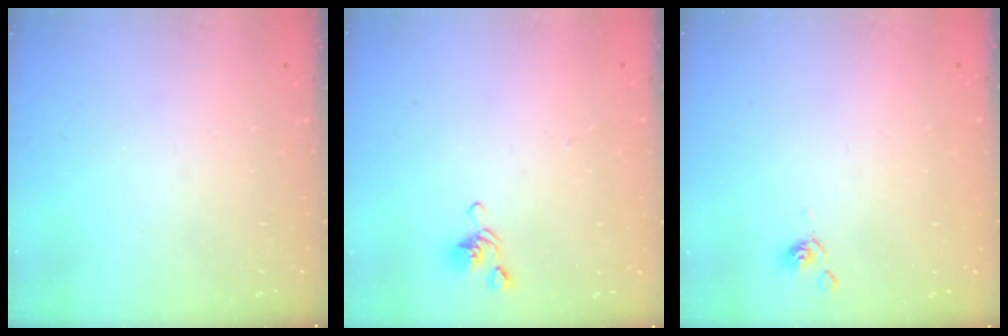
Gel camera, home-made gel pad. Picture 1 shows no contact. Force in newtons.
{"total": 2.7, "press": 2.6, "slide": 0.6}
{"total": 2.4, "press": 2.4, "slide": 0.3}